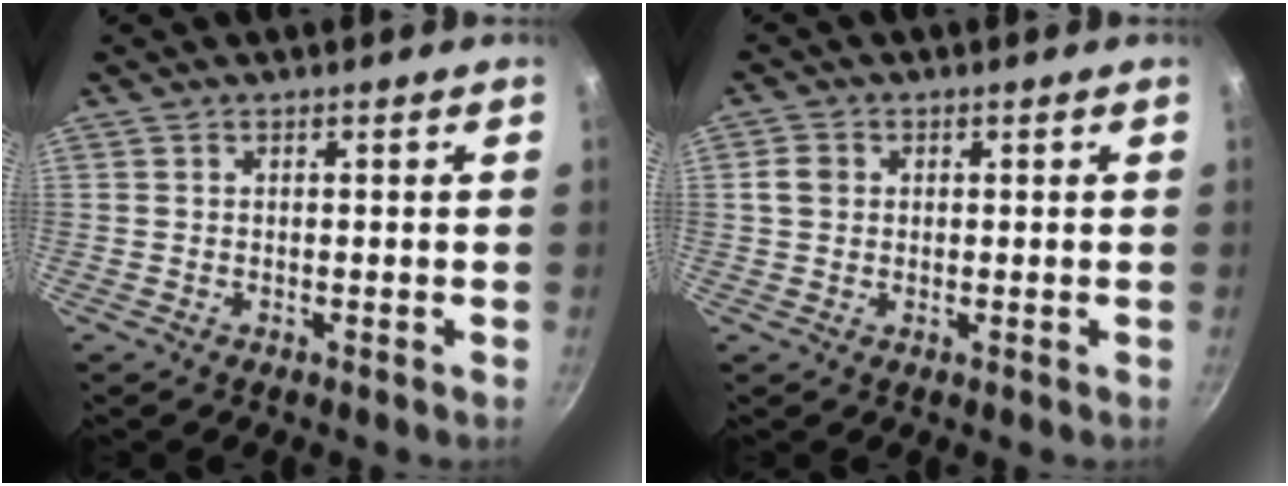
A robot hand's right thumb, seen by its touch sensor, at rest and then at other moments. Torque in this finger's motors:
{"motor_torque": [0.17, 1.23, 0.74, 0.43, -0.01]}